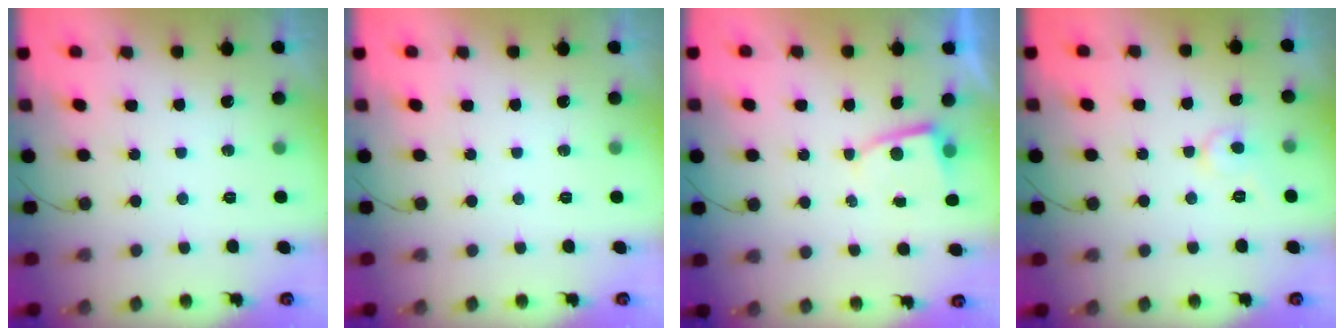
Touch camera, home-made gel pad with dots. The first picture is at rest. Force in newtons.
{"total": 0.0}
{"total": 2.7, "press": 2.6, "slide": 0.3}
{"total": 5.8, "press": 5.8, "slide": 0.4}